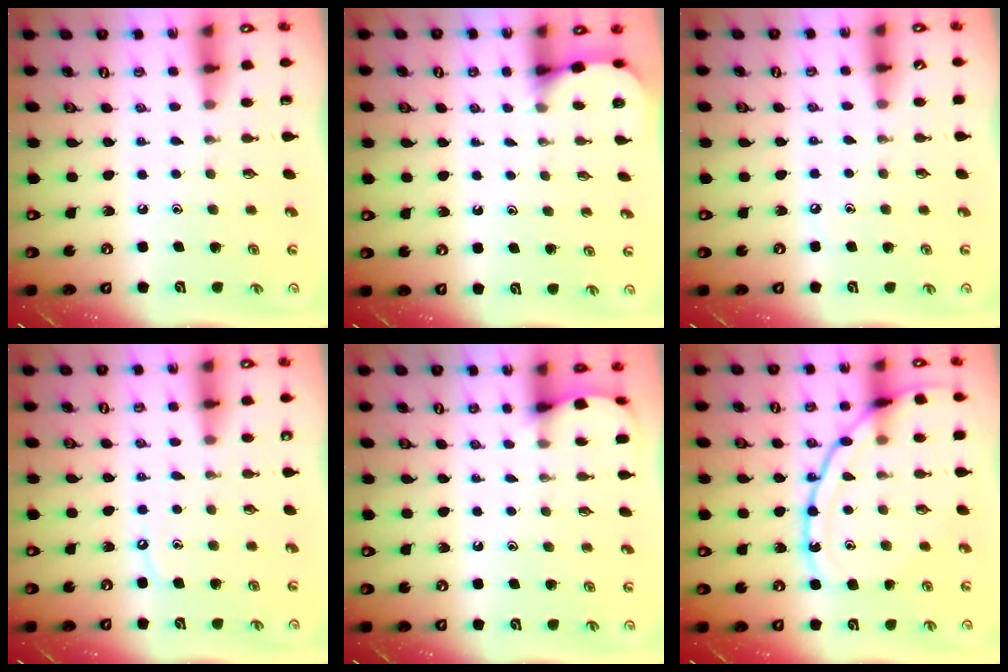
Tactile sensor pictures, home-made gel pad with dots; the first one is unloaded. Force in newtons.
{"total": 2.3, "press": 2.3, "slide": 0.2}
{"total": 2.5, "press": 2.4, "slide": 0.4}
{"total": 4.6, "press": 4.6, "slide": 0.6}
{"total": 3.9, "press": 3.8, "slide": 0.5}
{"total": 15.7, "press": 15.7, "slide": 1.3}